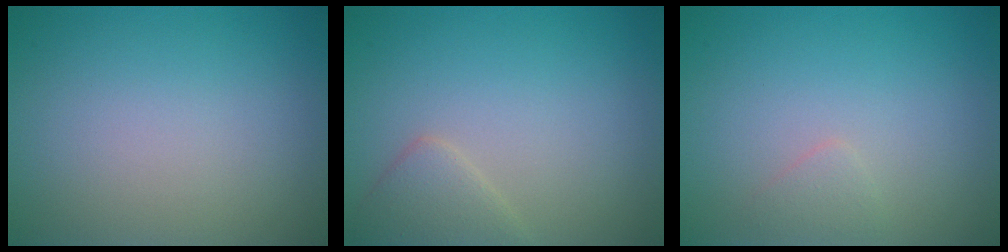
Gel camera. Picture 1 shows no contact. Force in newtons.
{"total": 2.2, "press": 2.2, "slide": 0.2}
{"total": 0.9, "press": 0.9, "slide": 0.1}